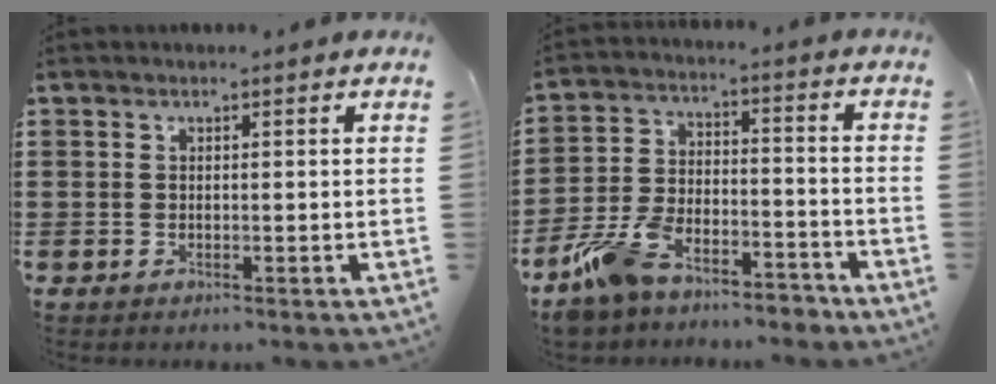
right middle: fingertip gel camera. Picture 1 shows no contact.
{"total": 9.0, "force": [-7.5, 2.7, 4.1], "torque": [-0.097, 0.015, -0.148]}